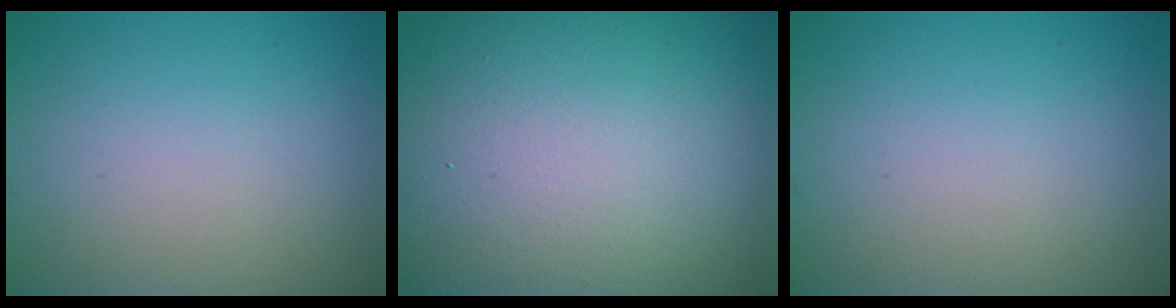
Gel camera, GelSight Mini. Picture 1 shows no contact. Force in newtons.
{"total": 21.8, "press": 21.8, "slide": 1.0}
{"total": 0.0}